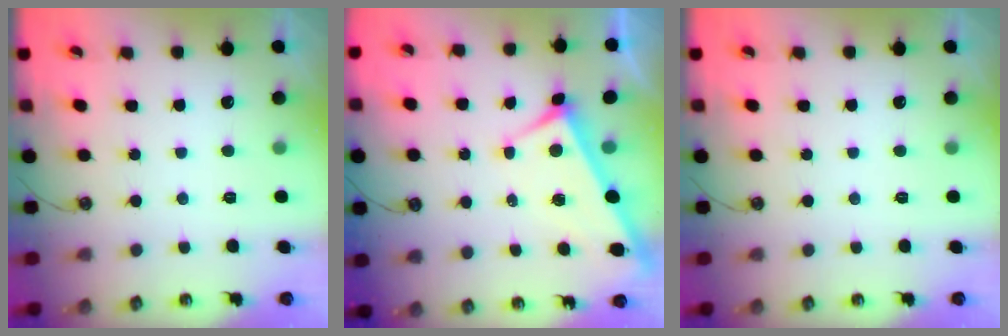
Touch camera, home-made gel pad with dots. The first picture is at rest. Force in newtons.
{"total": 3.9, "press": 3.8, "slide": 0.7}
{"total": 0.0}